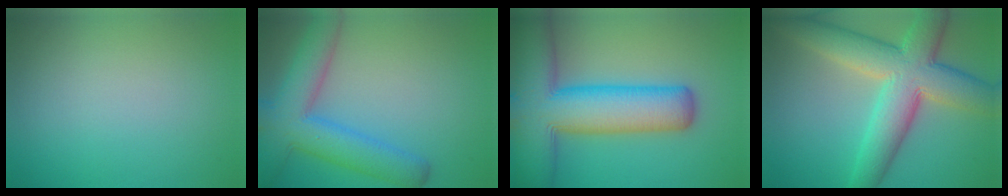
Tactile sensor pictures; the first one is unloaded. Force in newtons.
{"total": 7.7, "press": 7.7, "slide": 0.3}
{"total": 12.7, "press": 12.6, "slide": 0.5}
{"total": 9.9, "press": 9.9, "slide": 0.6}